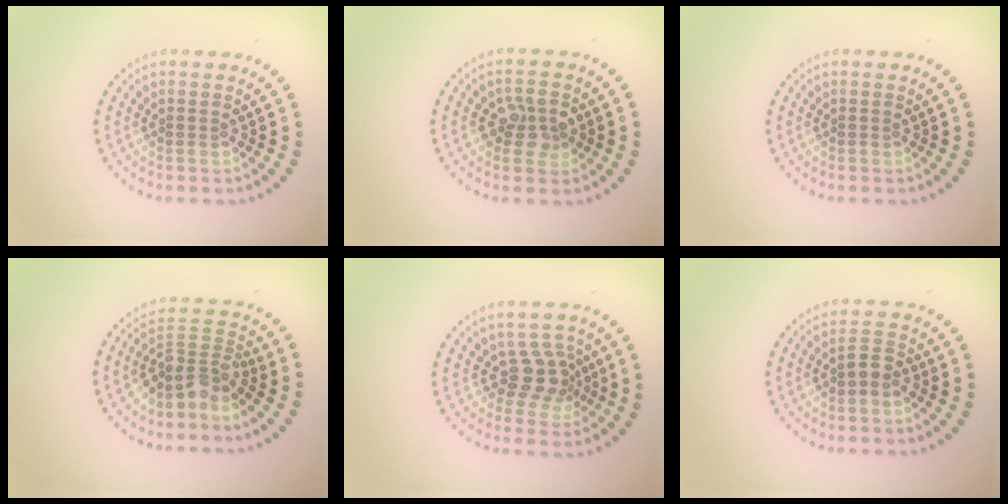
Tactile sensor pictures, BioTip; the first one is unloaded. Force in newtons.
{"total": 2.6, "press": 2.6, "slide": 0.3}
{"total": 0.0}
{"total": 3.7, "press": 2.7, "slide": 2.5}
{"total": 2.8, "press": 2.1, "slide": 1.8}
{"total": 1.6, "press": 1.4, "slide": 0.7}